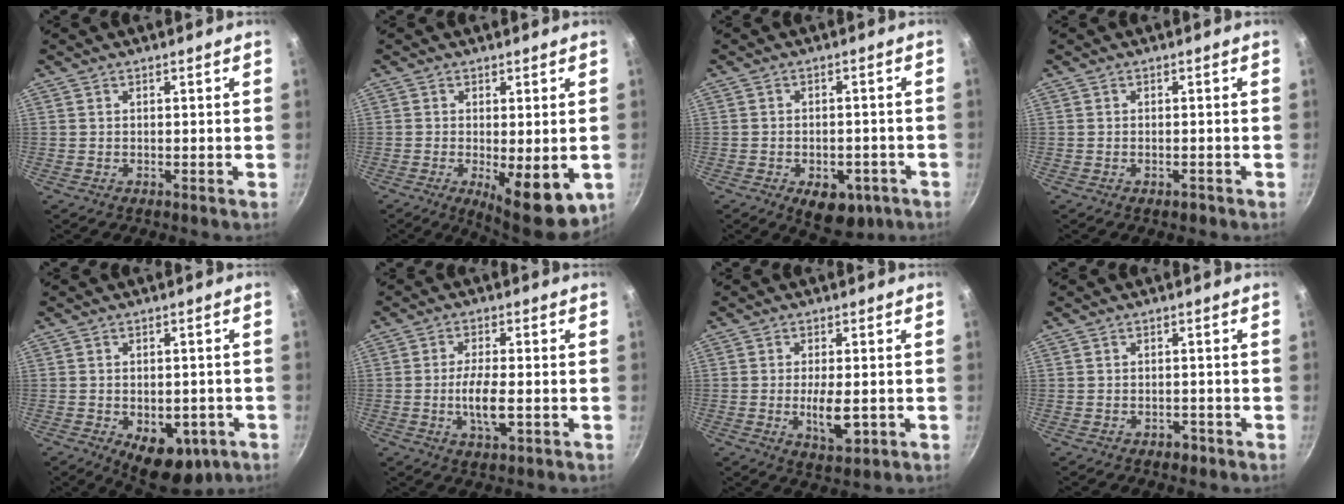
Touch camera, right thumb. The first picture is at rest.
{"total": 11.5, "force": [-3.5, 4.1, 10.1], "torque": [-0.134, -0.022, -0.038]}
{"total": 8.5, "force": [-4.3, 5.0, 5.4], "torque": [-0.055, 0.015, -0.051]}
{"total": 0.9, "force": [-0.7, 0.4, 0.5], "torque": [-0.006, 0.007, -0.008]}
{"total": 12.1, "force": [-5.4, 6.9, 8.4], "torque": [-0.101, 0.007, -0.063]}
{"total": 6.3, "force": [-1.3, 2.3, 5.7], "torque": [-0.110, -0.002, -0.022]}
{"total": 6.4, "force": [-1.3, 2.6, 5.7], "torque": [-0.094, -0.010, -0.016]}
{"total": 1.8, "force": [-1.2, 1.1, 0.6], "torque": [-0.003, 0.008, -0.016]}